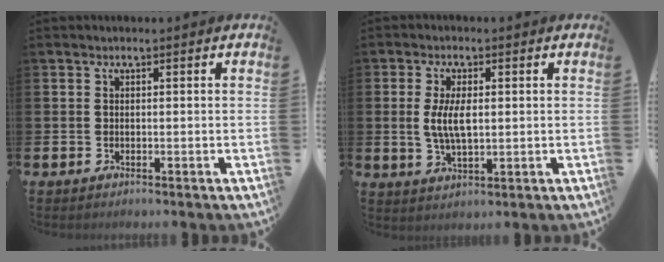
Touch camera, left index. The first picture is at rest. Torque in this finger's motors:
{"motor_torque": [1.08, 0.04, 0.15, 0.19]}